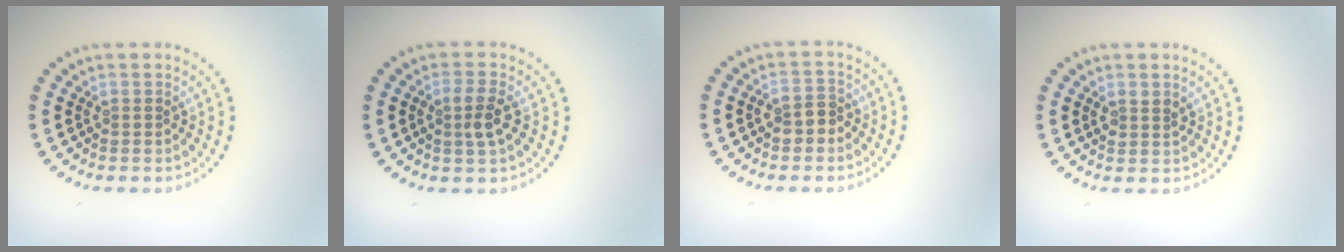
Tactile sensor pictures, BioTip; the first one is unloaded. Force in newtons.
{"total": 2.2, "press": 2.1, "slide": 0.7}
{"total": 2.1, "press": 2.0, "slide": 0.4}
{"total": 1.2, "press": 1.1, "slide": 0.5}